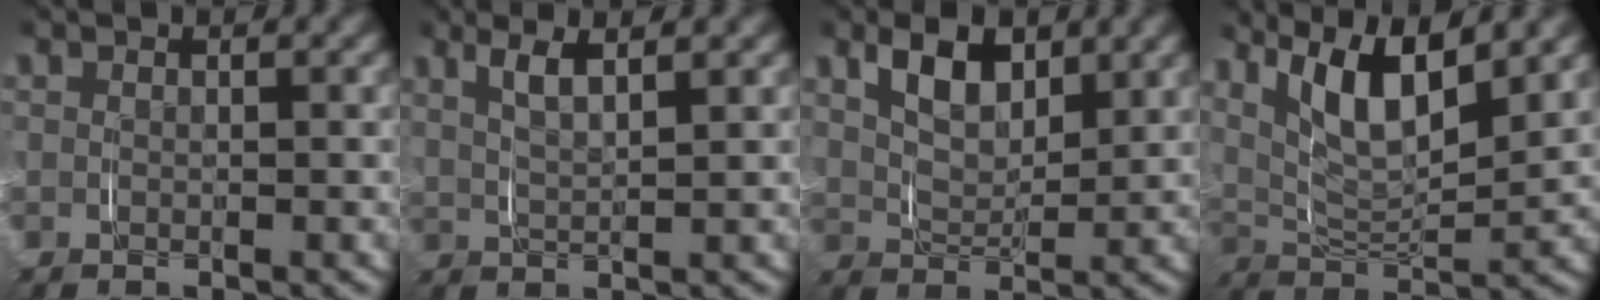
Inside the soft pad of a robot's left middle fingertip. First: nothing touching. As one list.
[{"total": 3.5, "force": [2.0, 1.2, 2.6], "torque": [-0.052, 0.001, 0.038]}, {"total": 5.5, "force": [2.8, 3.3, 3.5], "torque": [-0.065, -0.001, 0.046]}, {"total": 8.3, "force": [4.2, 3.9, 6.0], "torque": [-0.112, 0.005, 0.068]}]